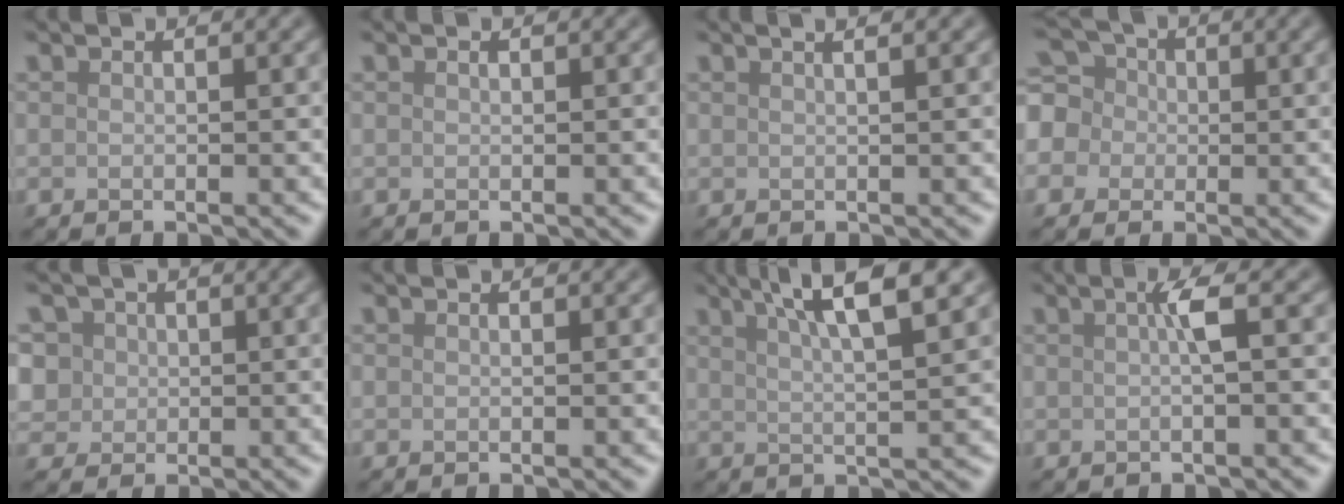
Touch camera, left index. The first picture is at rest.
{"total": 0.0}
{"total": 3.7, "force": [1.9, 1.8, 2.6], "torque": [-0.005, 0.025, -0.013]}
{"total": 6.2, "force": [0.0, 5.8, 2.2], "torque": [-0.058, 0.037, -0.039]}
{"total": 4.3, "force": [1.7, 3.7, 1.4], "torque": [-0.027, 0.017, 0.019]}
{"total": 0.0}
{"total": 6.4, "force": [3.6, 1.2, 5.2], "torque": [-0.065, 0.016, 0.049]}
{"total": 2.0, "force": [0.2, 0.3, 2.0], "torque": [-0.035, 0.004, -0.001]}